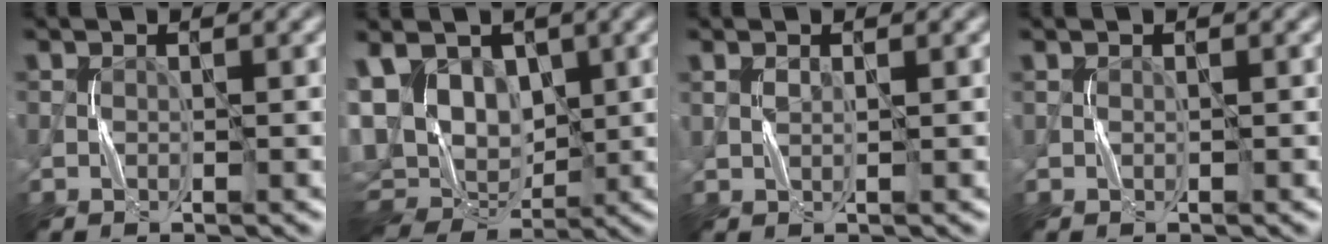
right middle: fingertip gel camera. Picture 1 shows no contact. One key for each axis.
{"total": 11.2, "fx": 2.5, "fy": 7.7, "fz": 7.8, "tx": -0.150, "ty": 0.018, "tz": 0.059}
{"total": 0.7, "fx": 0.4, "fy": 0.2, "fz": 0.5, "tx": -0.015, "ty": 0.001, "tz": 0.009}
{"total": 0.0}